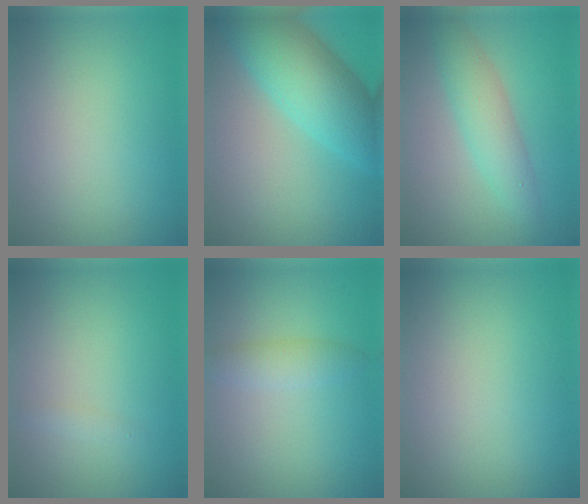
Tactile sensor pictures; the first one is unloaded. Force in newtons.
{"total": 8.0, "press": 8.0, "slide": 0.3}
{"total": 3.7, "press": 3.7, "slide": 0.1}
{"total": 0.6, "press": 0.6, "slide": 0.0}
{"total": 1.9, "press": 1.9, "slide": 0.0}
{"total": 0.0}